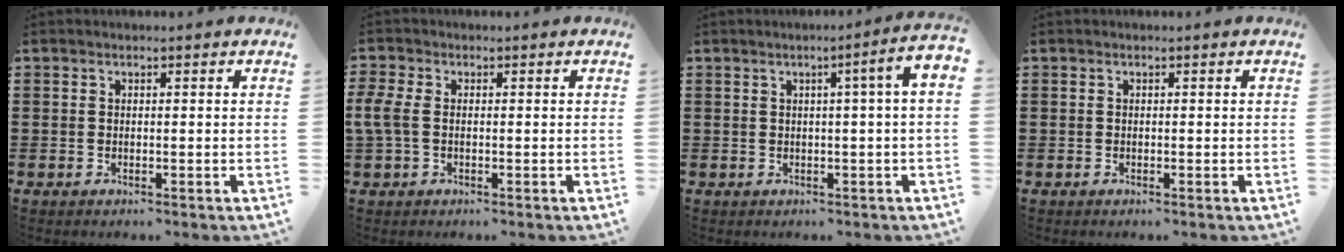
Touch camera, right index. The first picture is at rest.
{"total": 3.3, "force": [-0.4, 1.7, 2.8], "torque": [-0.083, -0.007, -0.017]}
{"total": 3.6, "force": [0.4, -0.4, 3.5], "torque": [-0.055, -0.009, 0.000]}
{"total": 0.0}